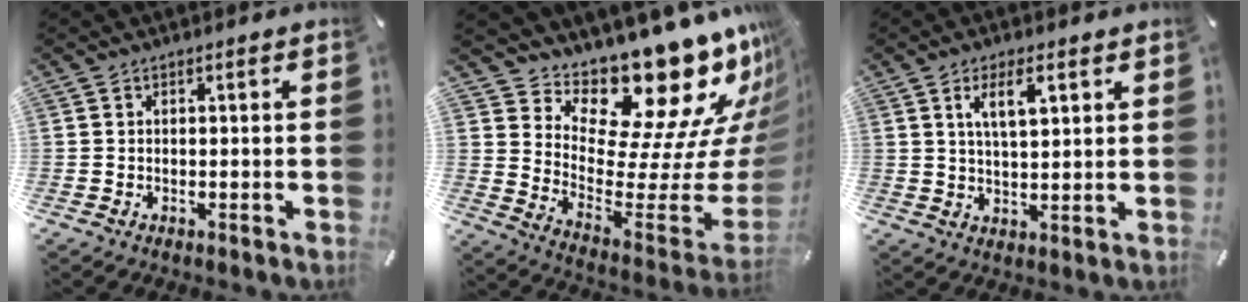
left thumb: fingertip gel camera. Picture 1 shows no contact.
{"total": 19.6, "force": [16.0, 6.2, 9.5], "torque": [-0.121, -0.161, 0.262]}
{"total": 6.7, "force": [3.2, 2.5, 5.3], "torque": [-0.090, -0.005, 0.050]}